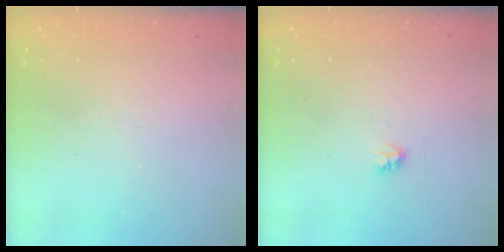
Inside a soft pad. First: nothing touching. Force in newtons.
{"total": 2.2, "press": 2.2, "slide": 0.2}